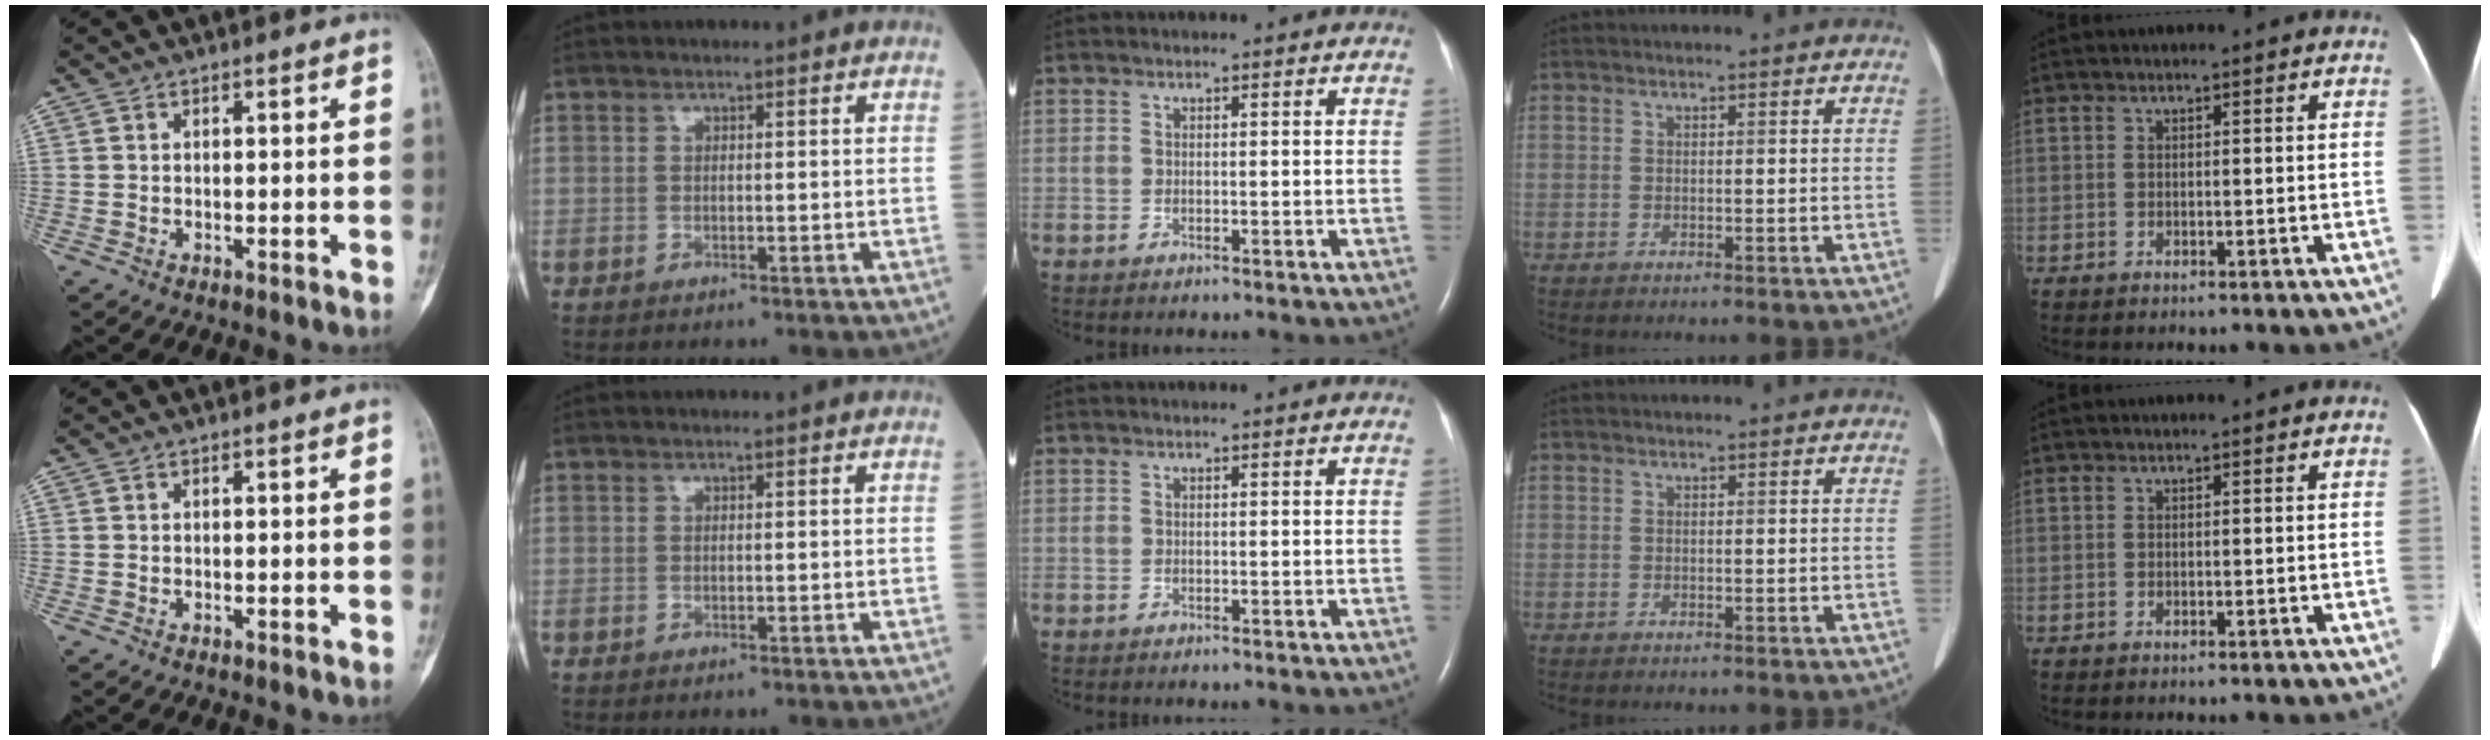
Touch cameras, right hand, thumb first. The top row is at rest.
{}